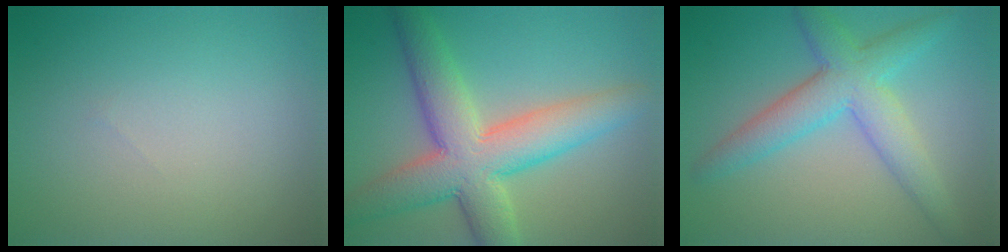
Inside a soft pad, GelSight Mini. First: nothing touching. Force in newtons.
{"total": 8.9, "press": 8.9, "slide": 0.4}
{"total": 5.6, "press": 5.6, "slide": 0.1}